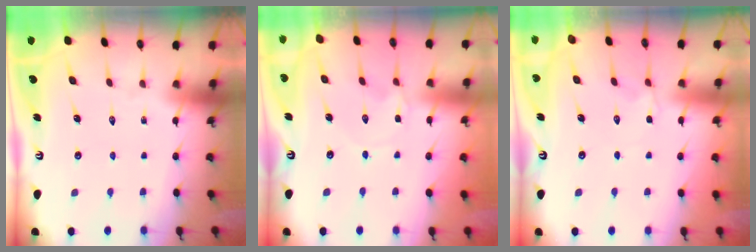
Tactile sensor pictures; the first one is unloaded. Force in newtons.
{"total": 0.0}
{"total": 1.9, "press": 1.9, "slide": 0.5}